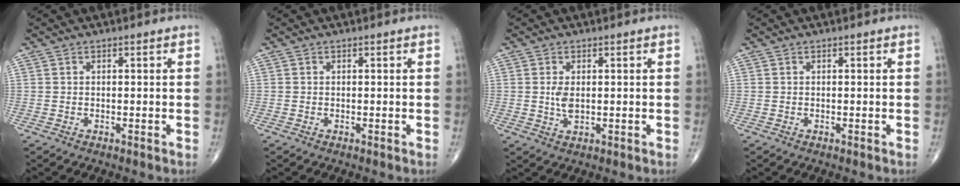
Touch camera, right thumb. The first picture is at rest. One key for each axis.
{"total": 0.0}
{"total": 3.0, "fx": 0.3, "fy": 1.5, "fz": 2.6, "tx": -0.052, "ty": -0.007, "tz": 0.007}
{"total": 0.0}